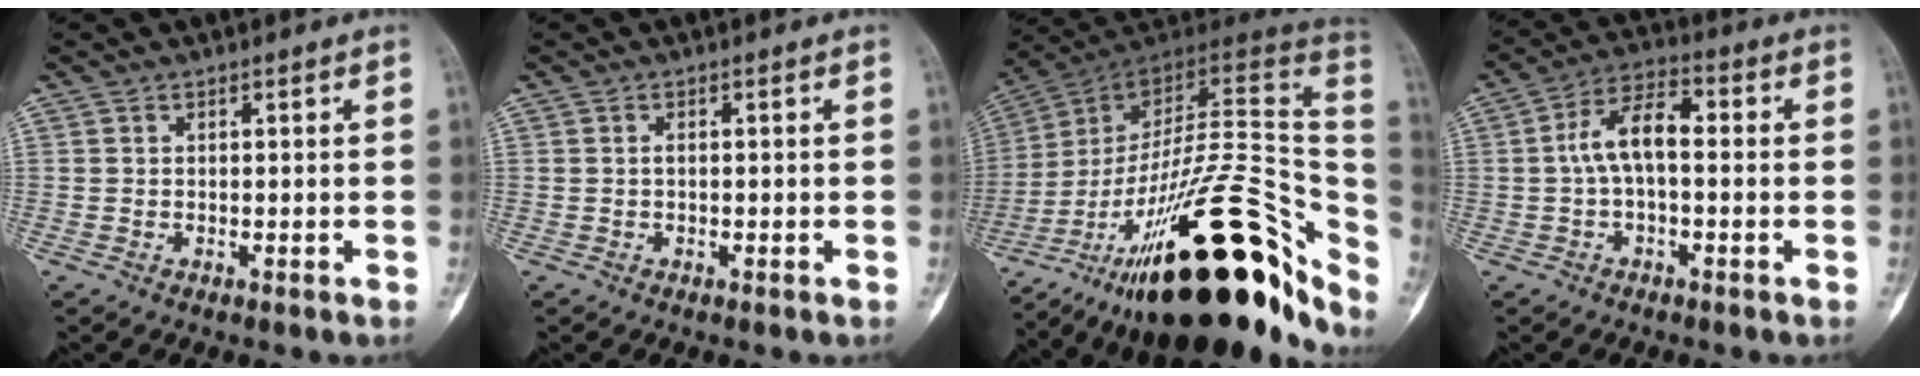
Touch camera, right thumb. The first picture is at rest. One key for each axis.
{"total": 0.6, "fx": -0.1, "fy": 0.3, "fz": 0.5, "tx": -0.010, "ty": 0.000, "tz": -0.003}
{"total": 39.8, "fx": -18.5, "fy": 15.4, "fz": 31.6, "tx": -0.390, "ty": 0.051, "tz": -0.276}
{"total": 8.5, "fx": -0.1, "fy": 4.2, "fz": 7.3, "tx": -0.132, "ty": 0.033, "tz": -0.010}